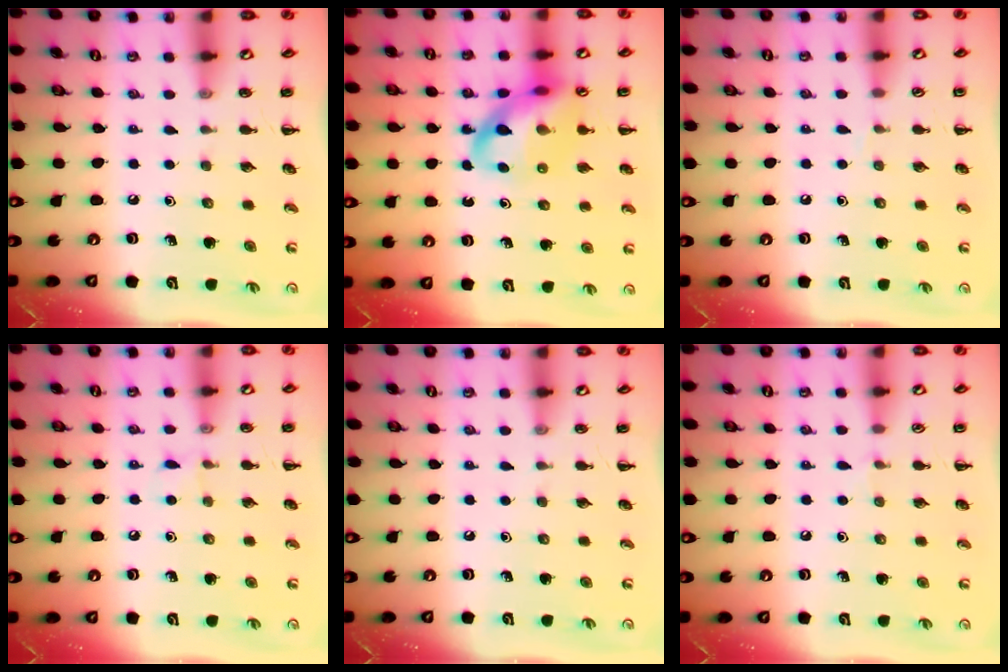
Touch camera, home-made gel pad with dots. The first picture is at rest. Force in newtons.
{"total": 15.0, "press": 14.6, "slide": 3.4}
{"total": 3.0, "press": 2.8, "slide": 1.0}
{"total": 4.4, "press": 4.1, "slide": 1.5}
{"total": 0.0}
{"total": 3.0, "press": 2.8, "slide": 1.2}